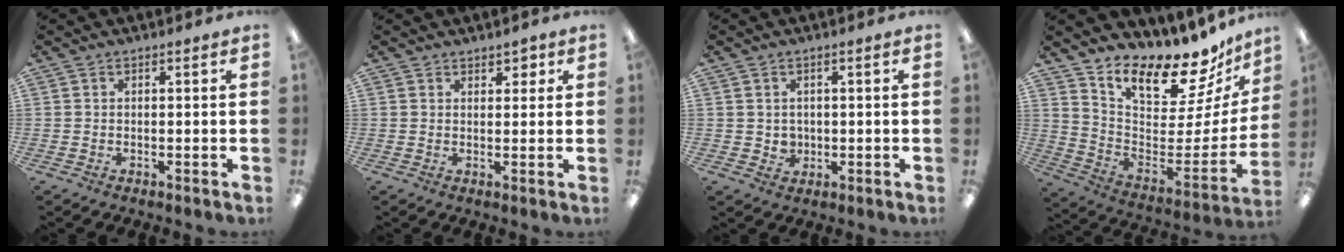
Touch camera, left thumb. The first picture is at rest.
{"total": 2.2, "force": [1.7, 1.3, 0.6], "torque": [0.003, -0.006, 0.027]}
{"total": 2.4, "force": [0.7, 2.1, 0.8], "torque": [-0.010, 0.001, 0.011]}
{"total": 16.1, "force": [14.0, 5.3, 5.9], "torque": [-0.095, -0.128, 0.239]}